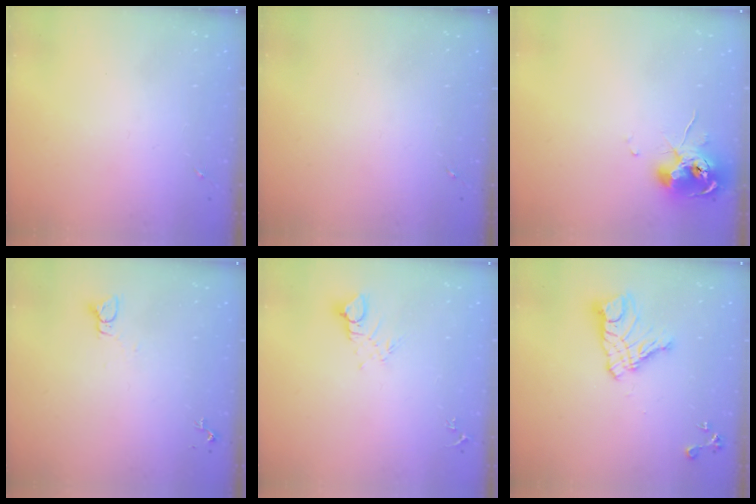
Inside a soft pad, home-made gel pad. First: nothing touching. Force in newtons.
{"total": 0.0}
{"total": 10.3, "press": 10.2, "slide": 1.1}
{"total": 2.2, "press": 2.2, "slide": 0.1}
{"total": 6.7, "press": 6.7, "slide": 0.4}
{"total": 13.2, "press": 13.2, "slide": 1.3}